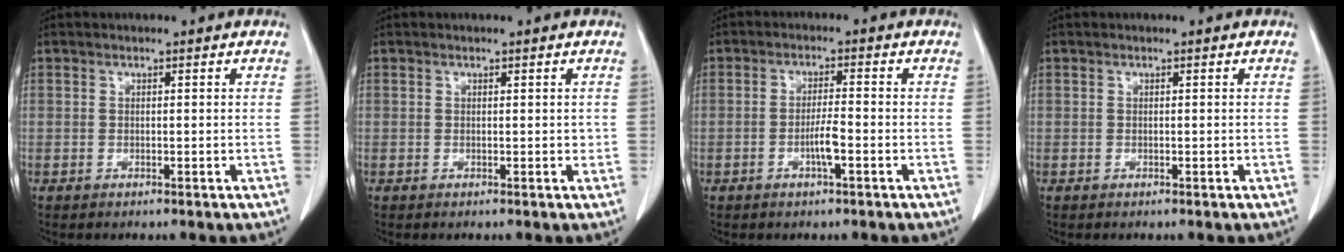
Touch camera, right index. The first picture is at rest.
{"total": 0.7, "force": [0.2, 0.5, 0.4], "torque": [-0.003, 0.001, 0.004]}
{"total": 3.4, "force": [-1.3, 0.2, 3.1], "torque": [-0.060, -0.001, -0.025]}
{"total": 0.0}